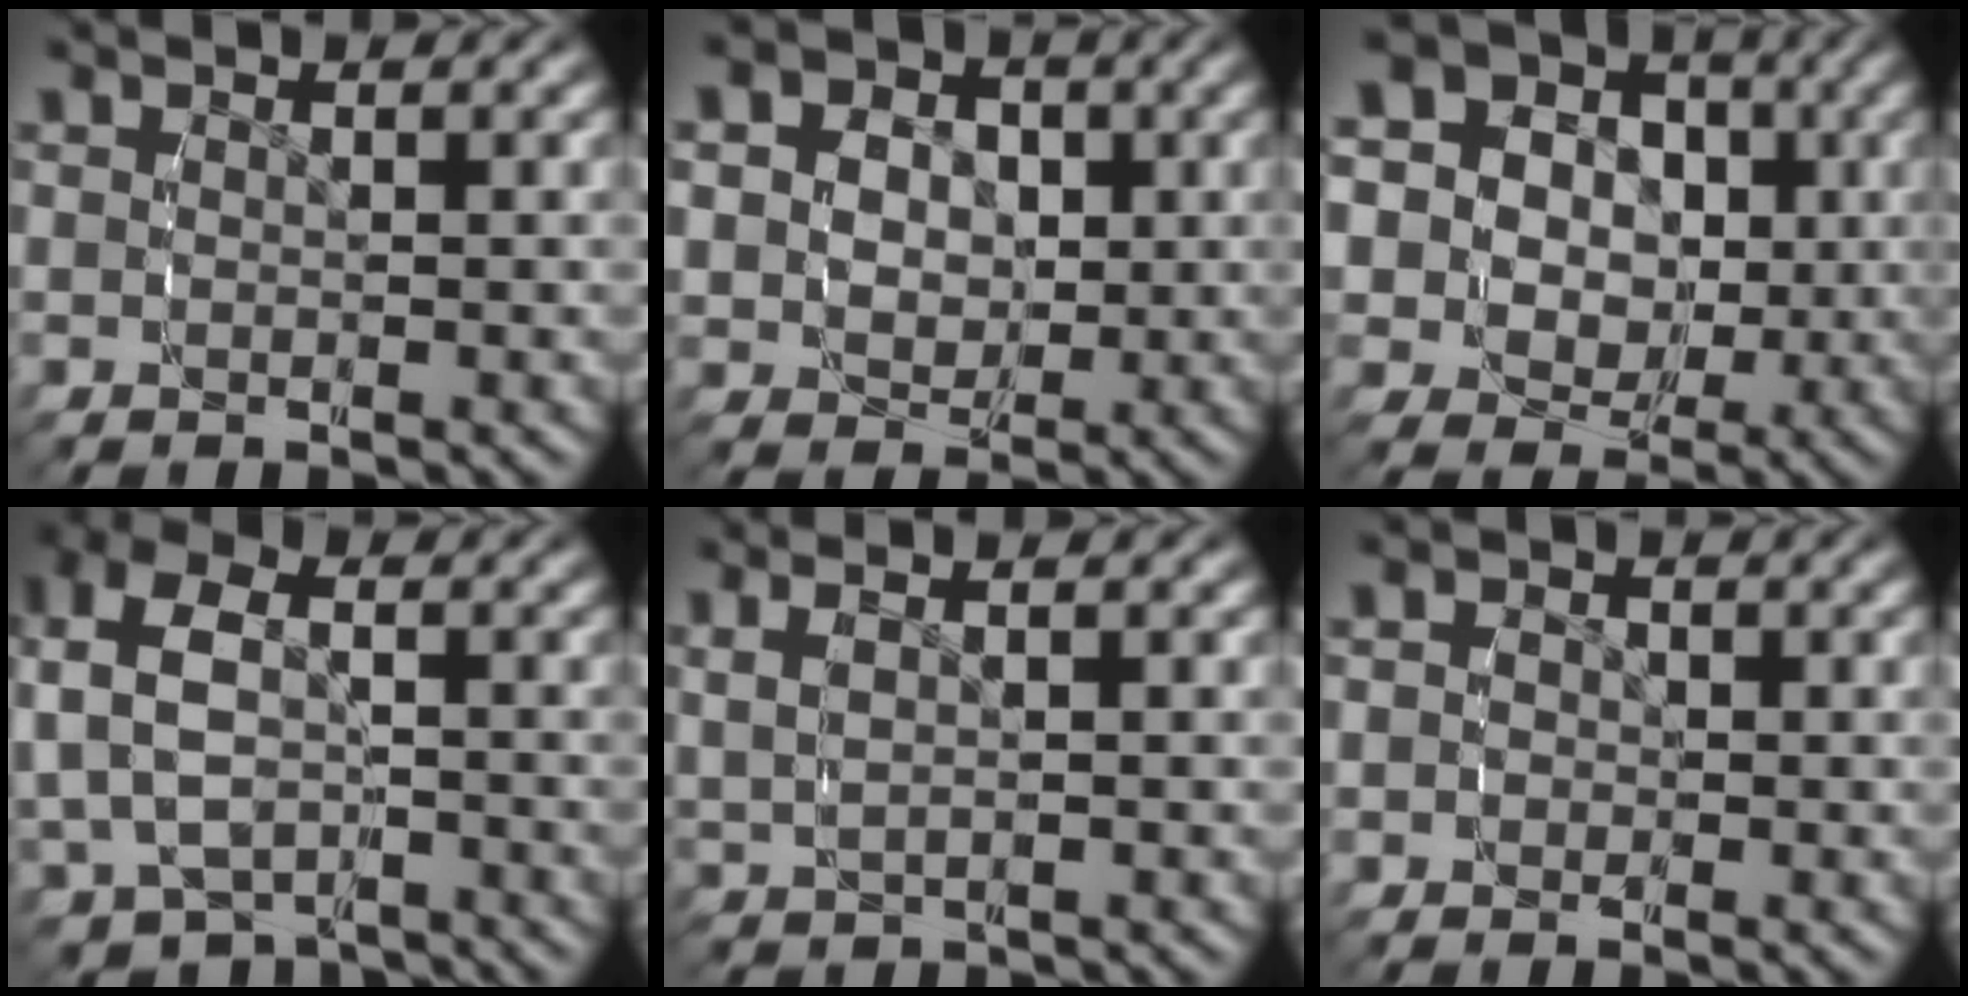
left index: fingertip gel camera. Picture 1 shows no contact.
{"total": 6.9, "force": [0.5, 6.0, 3.4], "torque": [-0.075, -0.024, 0.015]}
{"total": 17.6, "force": [1.1, 15.7, 7.9], "torque": [-0.204, -0.039, -0.001]}
{"total": 7.2, "force": [-1.3, 5.4, 4.6], "torque": [-0.108, -0.020, -0.012]}
{"total": 3.3, "force": [1.3, 1.6, 2.6], "torque": [-0.049, 0.012, 0.024]}
{"total": 1.6, "force": [-0.4, 1.5, 0.3], "torque": [-0.005, -0.001, -0.013]}